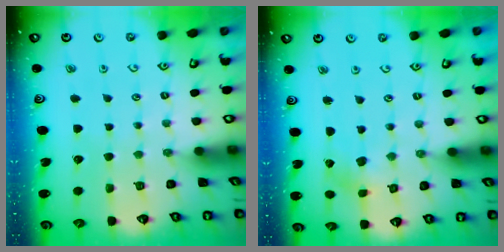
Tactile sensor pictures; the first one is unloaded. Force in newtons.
{"total": 2.2, "press": 2.2, "slide": 0.3}